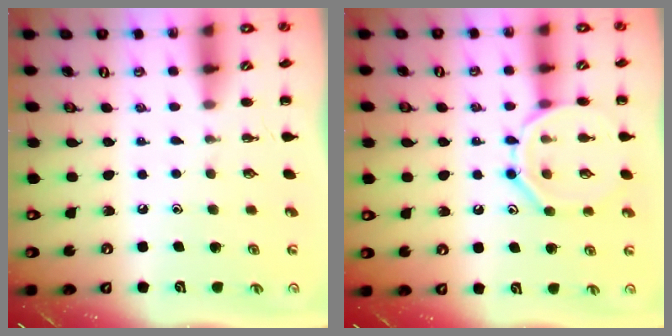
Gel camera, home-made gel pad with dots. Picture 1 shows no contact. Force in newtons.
{"total": 11.6, "press": 11.5, "slide": 0.9}